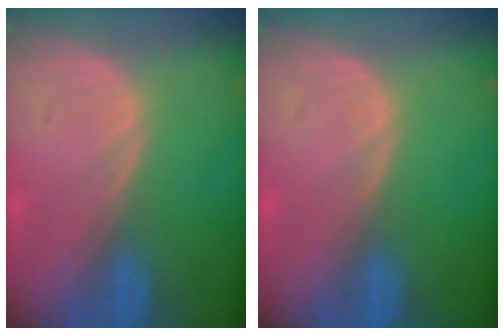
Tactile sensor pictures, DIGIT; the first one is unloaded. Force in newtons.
{"total": 0.0}